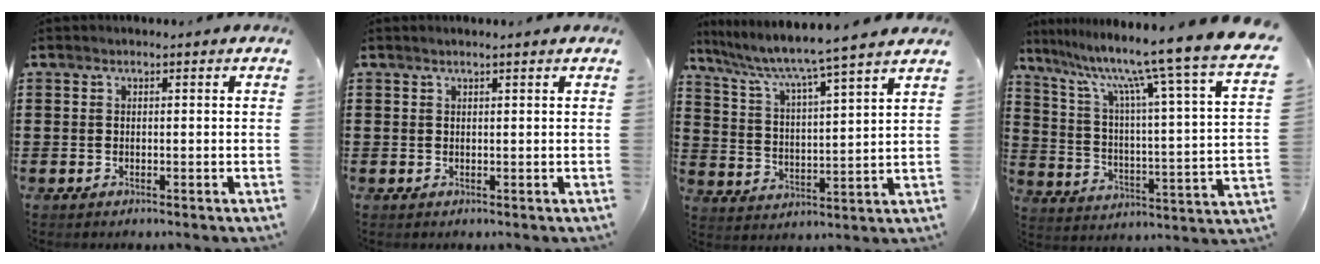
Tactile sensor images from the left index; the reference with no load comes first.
{"total": 0.6, "force": [0.5, 0.0, 0.3], "torque": [-0.007, 0.000, 0.009]}
{"total": 5.1, "force": [4.4, -0.4, 2.5], "torque": [-0.071, -0.041, 0.063]}
{"total": 10.5, "force": [8.5, -1.2, 6.1], "torque": [-0.135, -0.080, 0.121]}